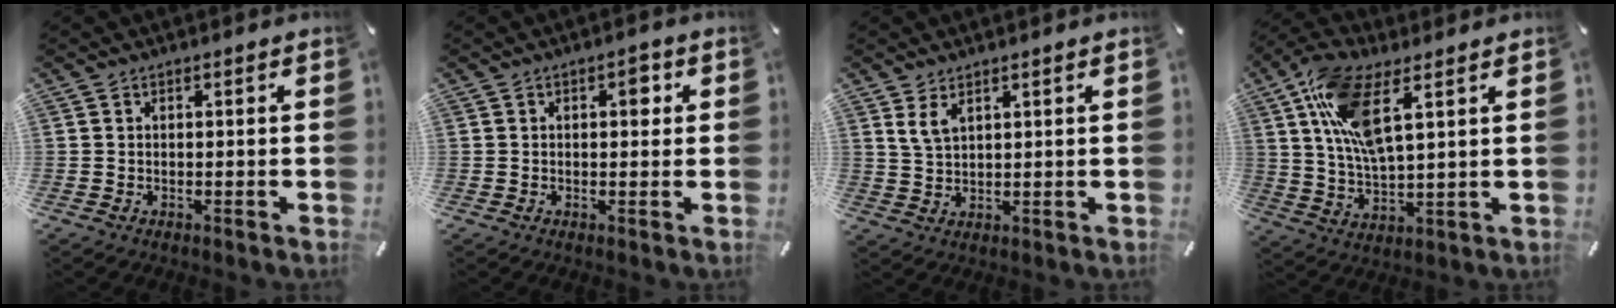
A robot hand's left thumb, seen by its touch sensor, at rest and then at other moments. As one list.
[{"total": 3.2, "force": [0.9, 1.7, 2.5], "torque": [-0.021, -0.004, 0.007]}, {"total": 4.0, "force": [2.5, 2.1, 2.4], "torque": [-0.052, 0.001, 0.047]}, {"total": 13.6, "force": [6.5, 4.9, 10.9], "torque": [-0.246, -0.017, 0.115]}]